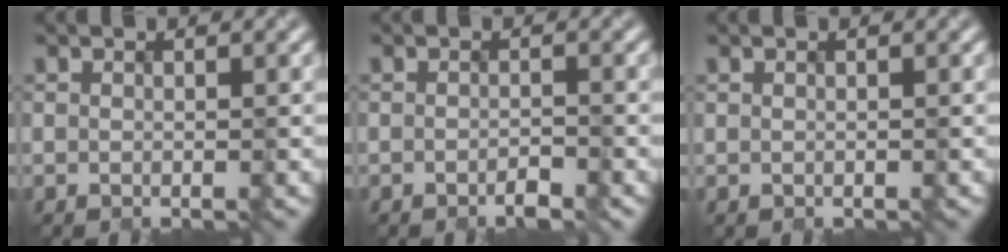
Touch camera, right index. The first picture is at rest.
{"total": 1.2, "force": [-1.0, 0.1, 0.7], "torque": [-0.013, -0.002, -0.014]}
{"total": 0.0}